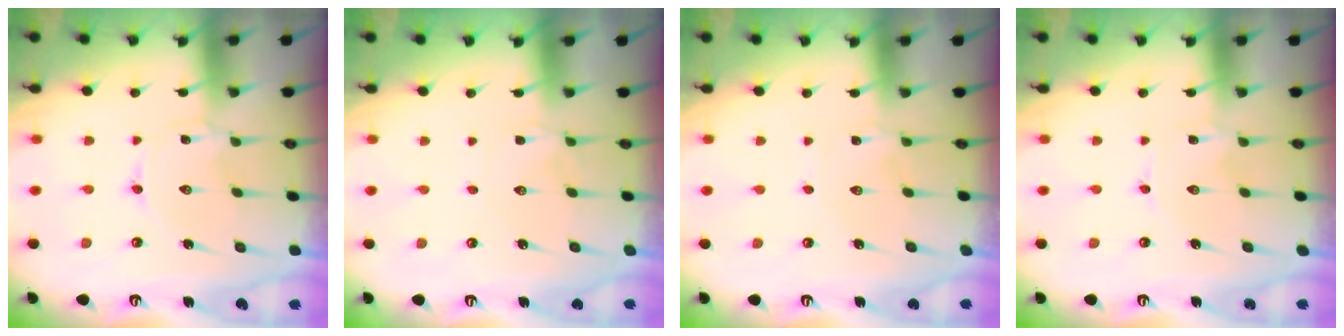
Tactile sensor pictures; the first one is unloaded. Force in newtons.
{"total": 1.8, "press": 1.8, "slide": 0.3}
{"total": 0.9, "press": 0.8, "slide": 0.2}
{"total": 0.0}